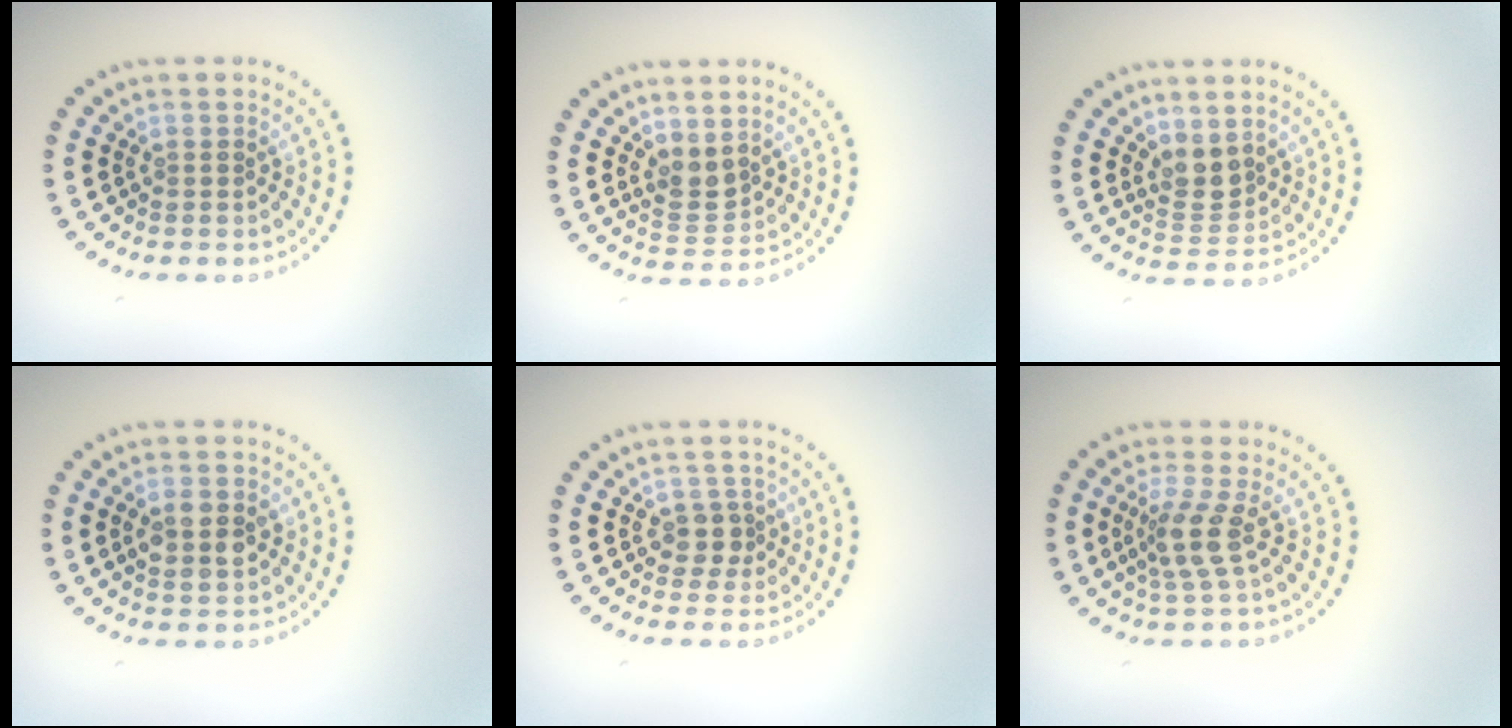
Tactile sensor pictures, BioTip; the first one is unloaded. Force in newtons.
{"total": 2.0, "press": 1.7, "slide": 1.1}
{"total": 2.7, "press": 2.2, "slide": 1.5}
{"total": 3.0, "press": 3.0, "slide": 0.1}
{"total": 1.9, "press": 1.6, "slide": 1.0}
{"total": 2.9, "press": 2.2, "slide": 2.0}